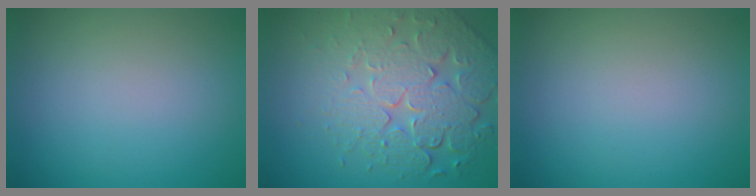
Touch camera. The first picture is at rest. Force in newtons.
{"total": 7.8, "press": 5.7, "slide": 5.4}
{"total": 0.0}